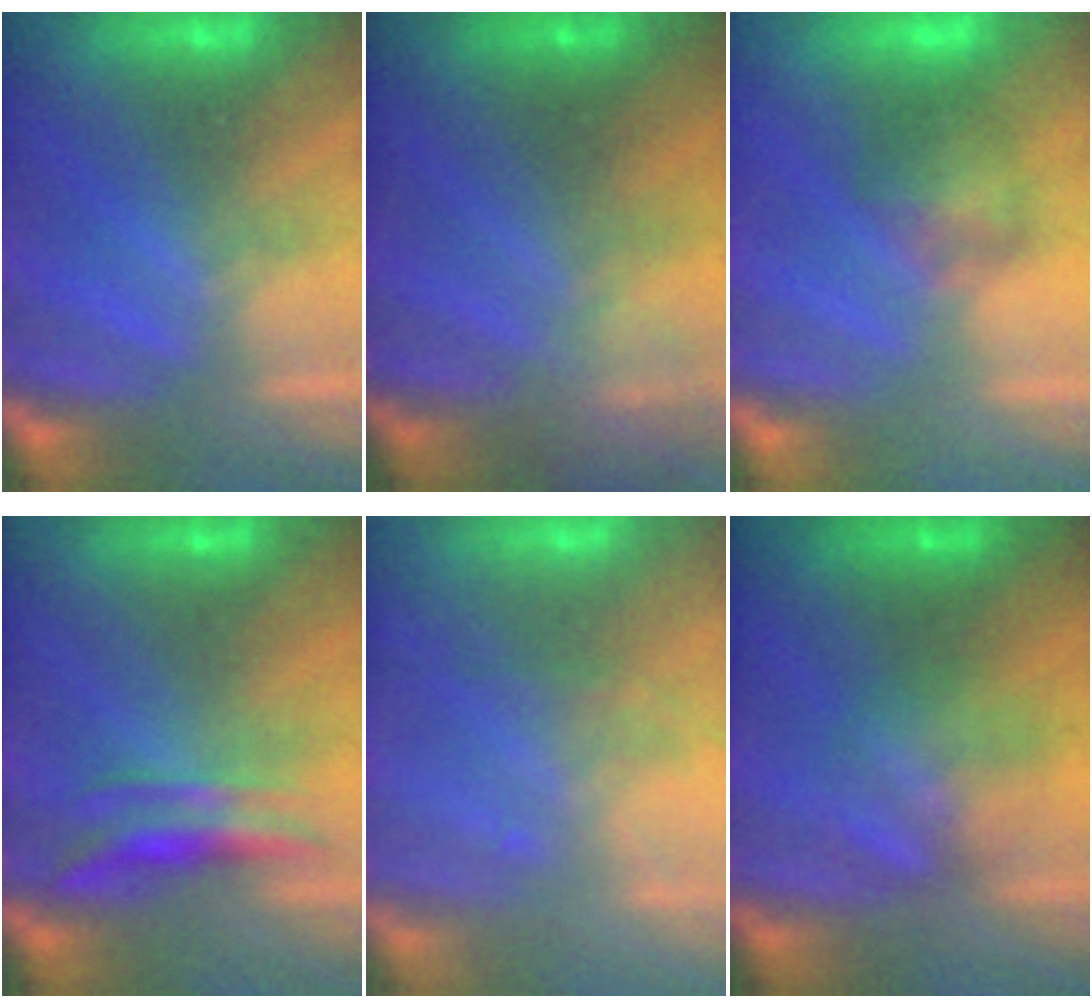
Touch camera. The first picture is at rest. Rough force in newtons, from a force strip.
{"total": 2.3}
{"total": 2.9}
{"total": 3.9}
{"total": 7.8}
{"total": 2.9}